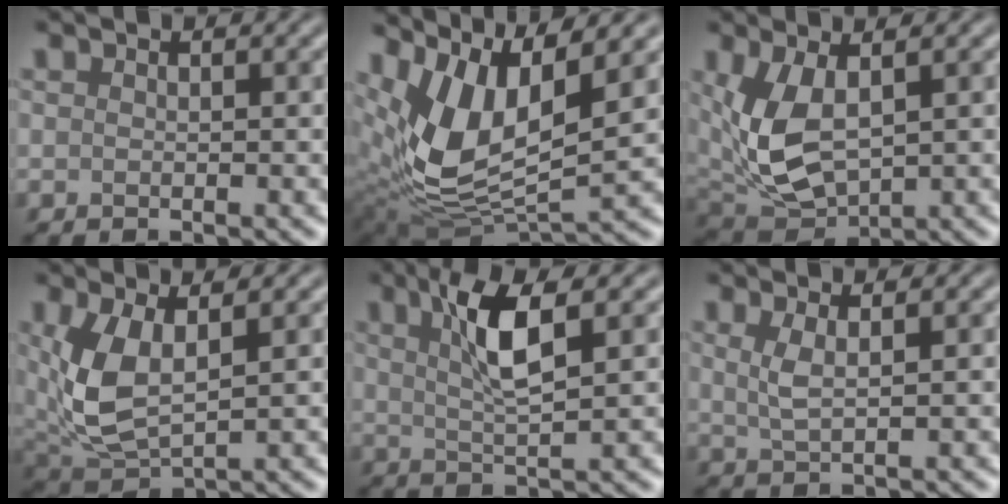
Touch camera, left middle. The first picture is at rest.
{"total": 9.7, "force": [3.7, 4.3, 7.8], "torque": [-0.170, -0.004, 0.071]}
{"total": 6.4, "force": [0.9, 3.5, 5.3], "torque": [-0.130, -0.010, 0.027]}
{"total": 5.9, "force": [1.2, 2.9, 5.0], "torque": [-0.122, -0.007, 0.031]}
{"total": 5.0, "force": [1.9, 1.2, 4.5], "torque": [-0.092, 0.003, 0.035]}
{"total": 2.2, "force": [0.8, 0.7, 1.9], "torque": [-0.040, 0.000, 0.017]}